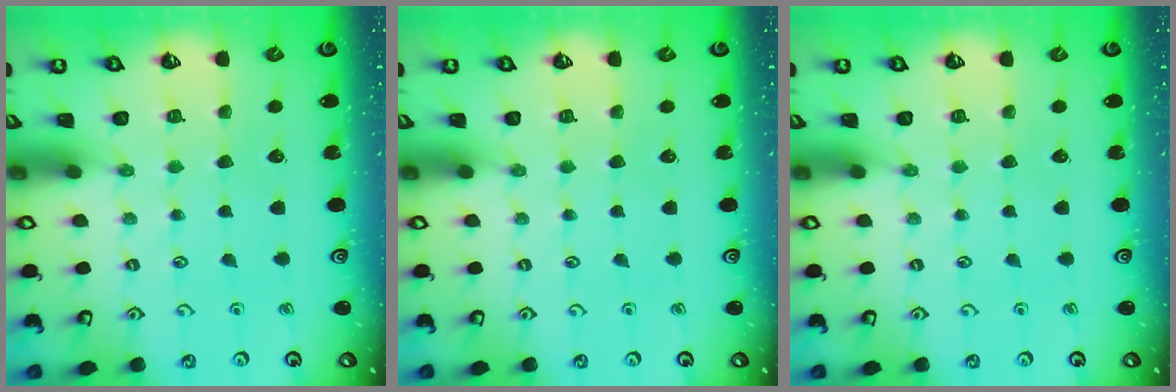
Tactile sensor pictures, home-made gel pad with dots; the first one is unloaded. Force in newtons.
{"total": 0.0}
{"total": 0.0}